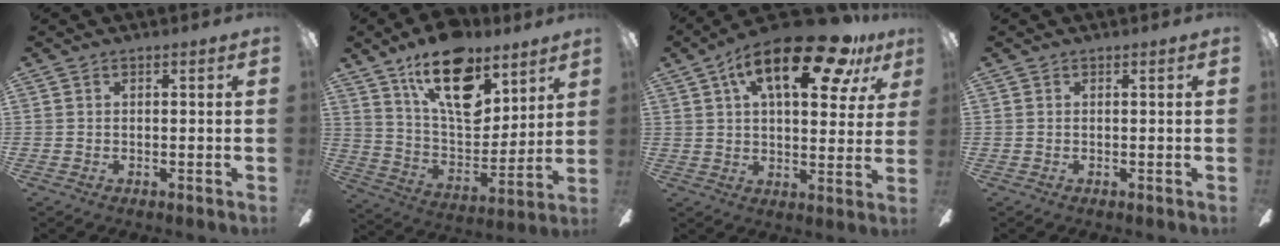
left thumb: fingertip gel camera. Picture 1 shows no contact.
{"total": 21.4, "force": [13.2, 10.9, 12.9], "torque": [-0.203, -0.070, 0.233]}
{"total": 21.4, "force": [11.2, 8.3, 16.2], "torque": [-0.250, -0.037, 0.176]}
{"total": 0.0}